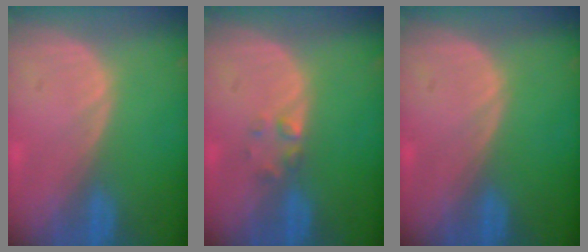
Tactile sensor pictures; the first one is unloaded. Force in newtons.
{"total": 1.7, "press": 1.7, "slide": 0.2}
{"total": 0.0}